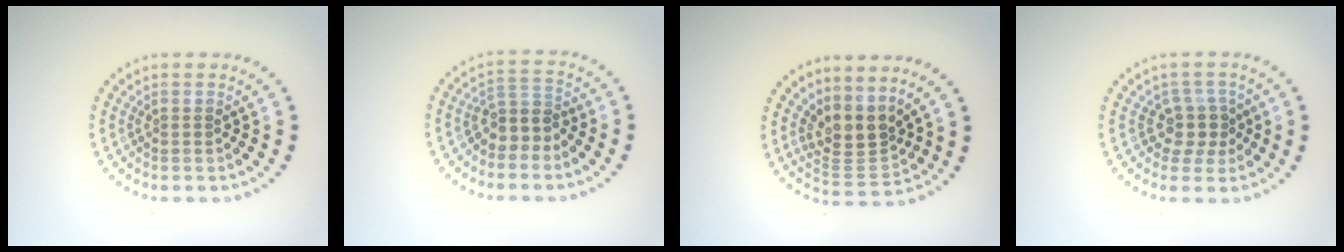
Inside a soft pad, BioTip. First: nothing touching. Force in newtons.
{"total": 2.7, "press": 2.1, "slide": 1.7}
{"total": 3.6, "press": 2.7, "slide": 2.5}
{"total": 2.5, "press": 2.0, "slide": 1.6}